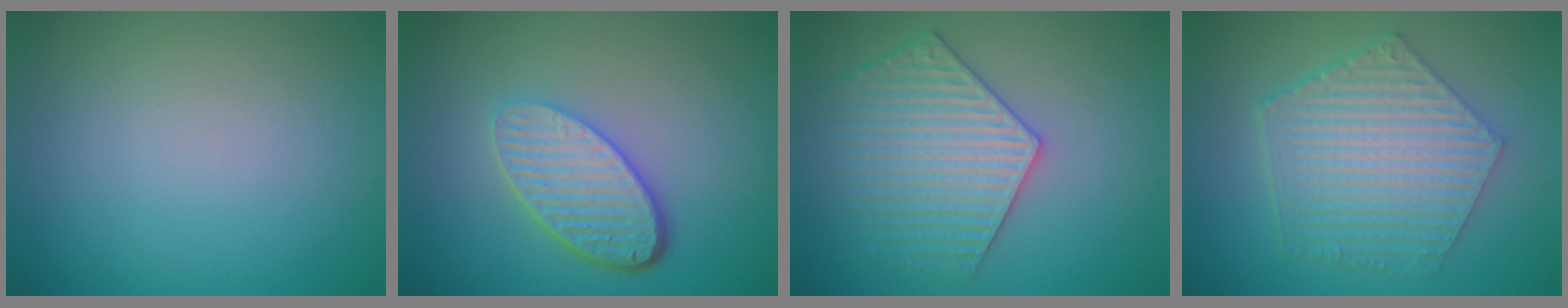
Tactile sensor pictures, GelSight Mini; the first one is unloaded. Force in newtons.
{"total": 5.3, "press": 3.8, "slide": 3.6}
{"total": 4.7, "press": 4.5, "slide": 1.3}
{"total": 6.5, "press": 4.9, "slide": 4.3}